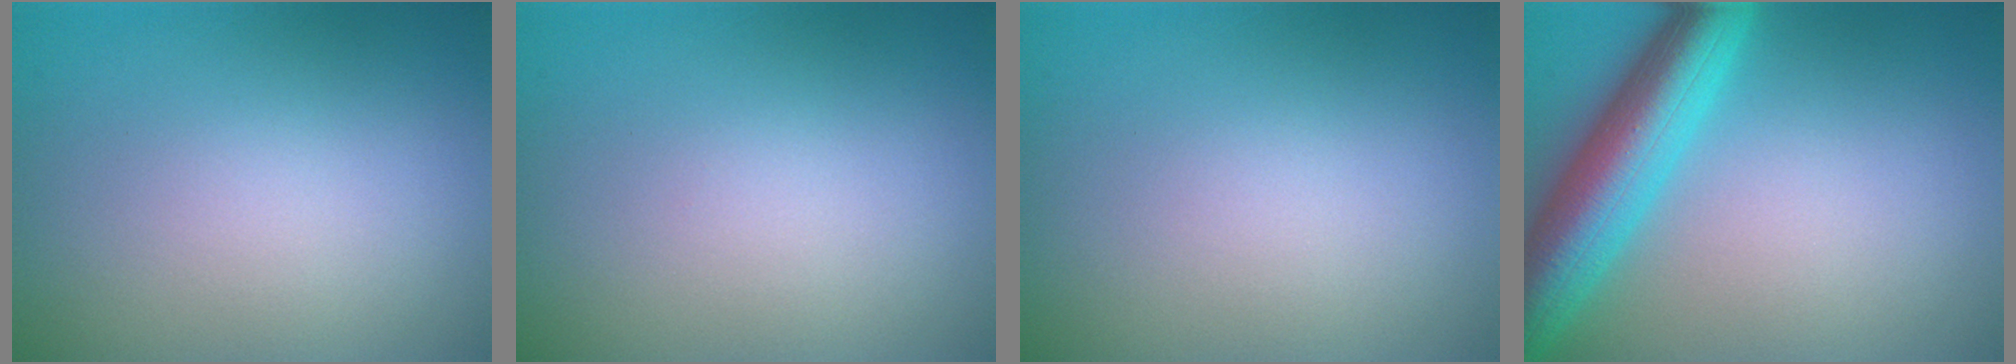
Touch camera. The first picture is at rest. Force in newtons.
{"total": 0.0}
{"total": 0.0}
{"total": 7.7, "press": 7.7, "slide": 0.3}